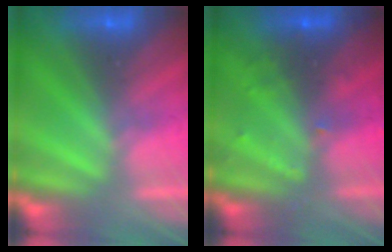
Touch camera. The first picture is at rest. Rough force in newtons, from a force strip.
{"total": 2.9}